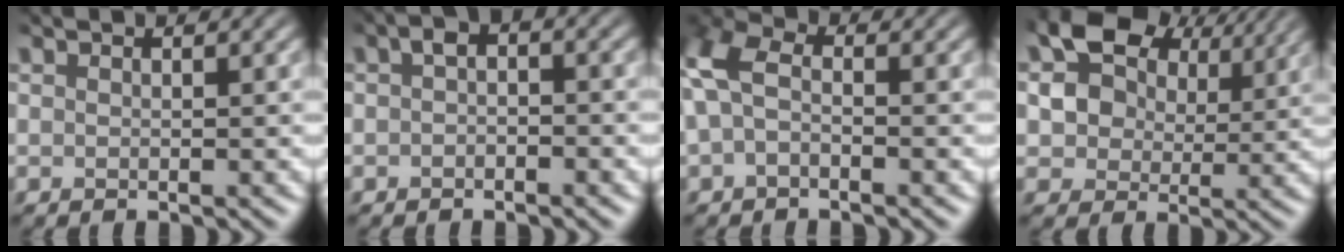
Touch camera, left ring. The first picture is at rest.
{"total": 2.1, "force": [-0.5, 1.3, 1.6], "torque": [-0.031, 0.007, -0.008]}
{"total": 5.0, "force": [0.0, 3.5, 3.6], "torque": [-0.105, 0.008, -0.003]}
{"total": 9.3, "force": [3.7, 6.6, 5.4], "torque": [-0.098, 0.004, 0.067]}